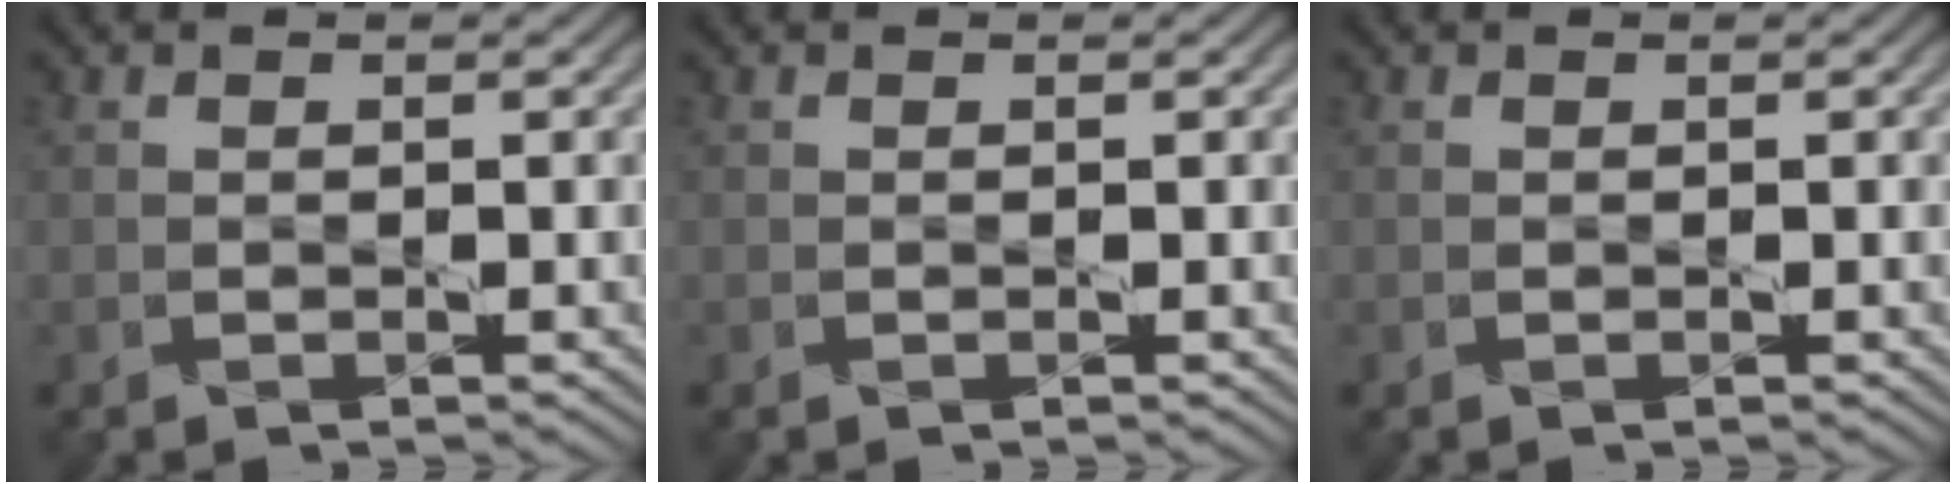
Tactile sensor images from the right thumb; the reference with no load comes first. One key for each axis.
{"total": 0.0}
{"total": 0.0}